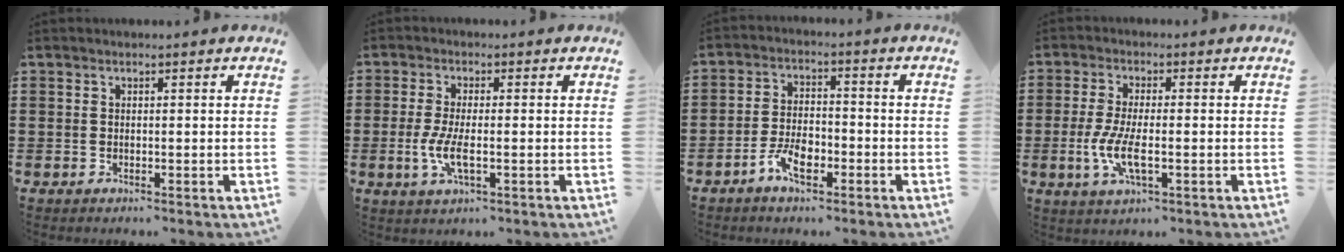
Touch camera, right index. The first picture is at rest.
{"total": 4.8, "force": [-1.1, 1.4, 4.5], "torque": [-0.104, -0.006, -0.028]}
{"total": 5.4, "force": [-3.1, 2.5, 3.7], "torque": [-0.083, 0.005, -0.062]}
{"total": 5.9, "force": [-1.6, 1.8, 5.5], "torque": [-0.120, -0.008, -0.034]}